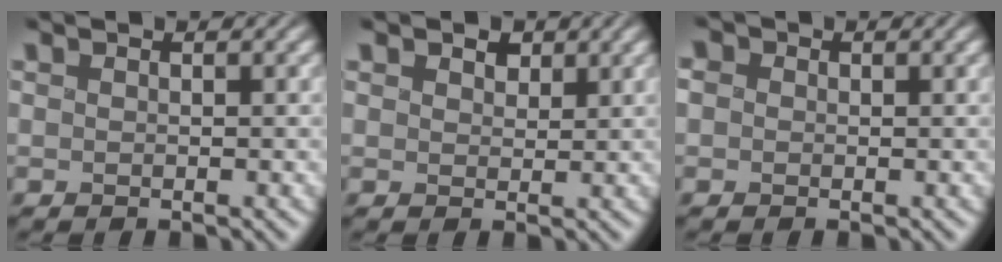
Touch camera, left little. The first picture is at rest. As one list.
[{"total": 2.6, "force": [1.4, 1.8, 1.3], "torque": [-0.039, 0.004, 0.016]}, {"total": 3.6, "force": [0.4, 3.0, 2.0], "torque": [-0.070, 0.017, -0.002]}]